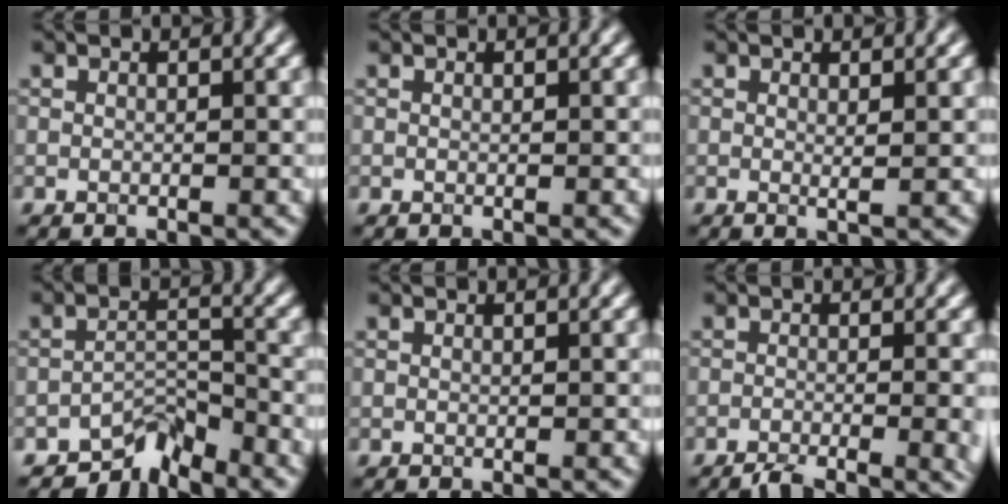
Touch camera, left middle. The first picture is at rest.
{"total": 0.0}
{"total": 0.7, "force": [0.2, 0.0, 0.7], "torque": [-0.011, -0.005, 0.002]}
{"total": 3.6, "force": [-3.3, 1.1, 1.1], "torque": [-0.013, 0.007, -0.063]}
{"total": 0.0}
{"total": 4.6, "force": [-2.4, 1.4, 3.7], "torque": [-0.047, -0.009, -0.042]}